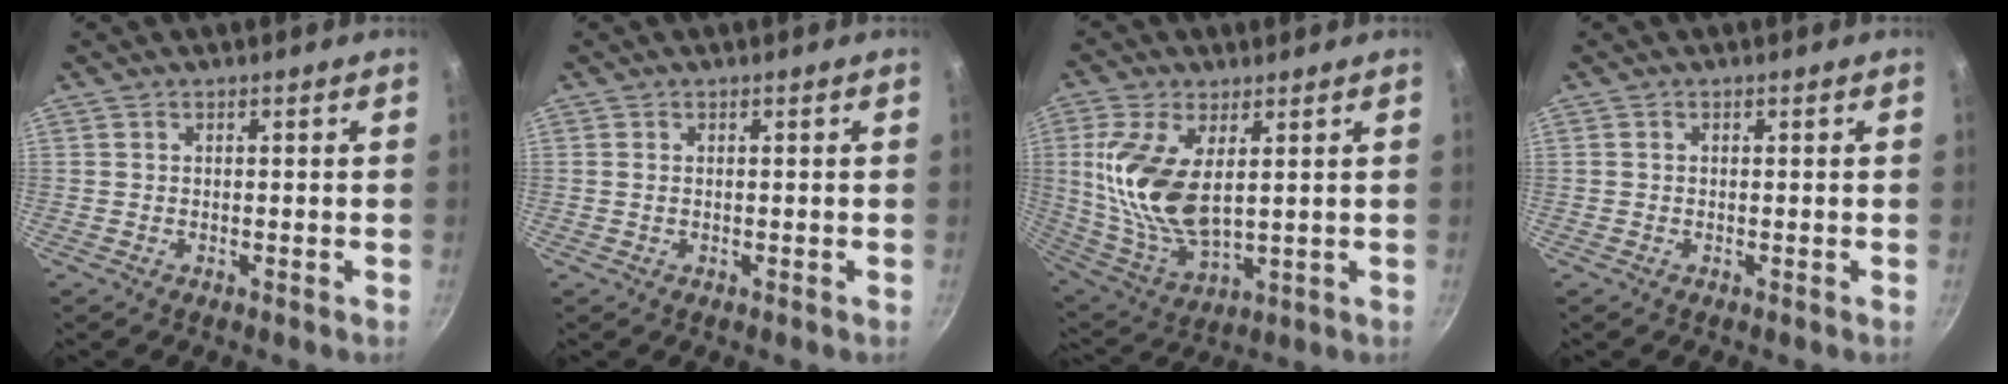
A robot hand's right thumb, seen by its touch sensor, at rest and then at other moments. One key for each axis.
{"total": 0.5, "fx": 0.0, "fy": 0.4, "fz": 0.4, "tx": -0.008, "ty": 0.001, "tz": 0.001}
{"total": 15.6, "fx": 3.2, "fy": 7.8, "fz": 13.1, "tx": -0.261, "ty": -0.021, "tz": 0.074}
{"total": 0.0}